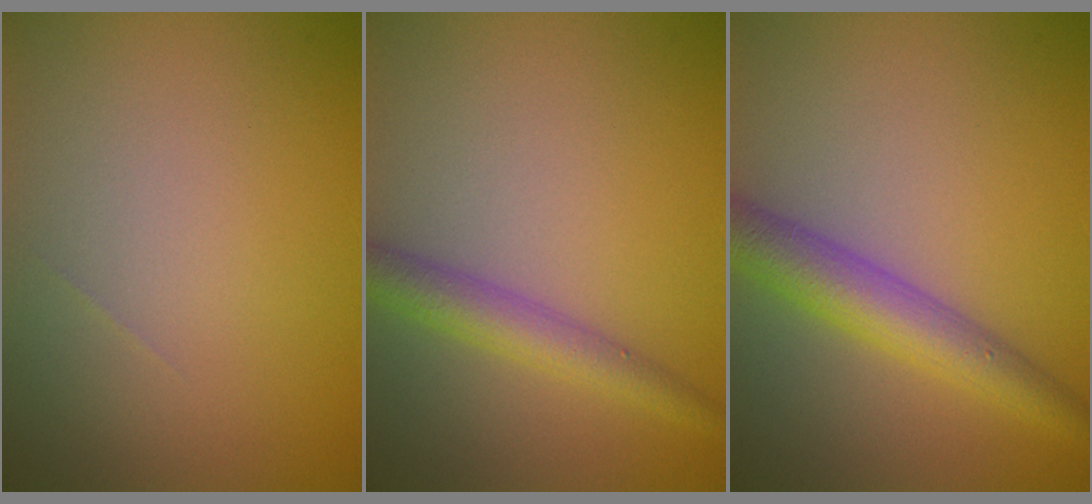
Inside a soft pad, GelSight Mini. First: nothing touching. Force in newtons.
{"total": 3.3, "press": 3.3, "slide": 0.1}
{"total": 4.9, "press": 4.9, "slide": 0.1}